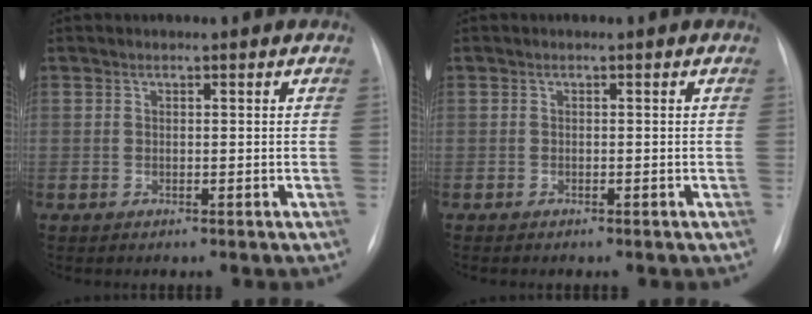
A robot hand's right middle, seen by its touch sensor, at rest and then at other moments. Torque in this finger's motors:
{"motor_torque": [0.27, -0.25, 0.03, 0.01]}